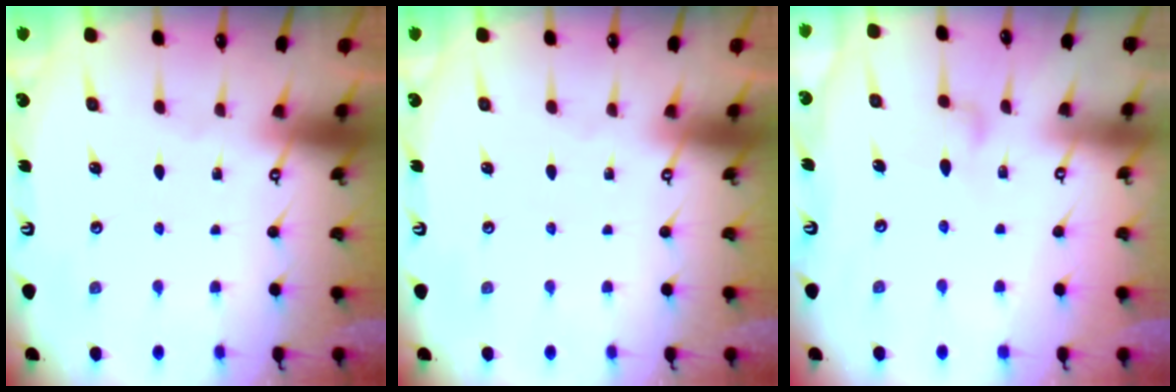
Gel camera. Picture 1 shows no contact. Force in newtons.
{"total": 0.0}
{"total": 9.3, "press": 9.3, "slide": 0.8}